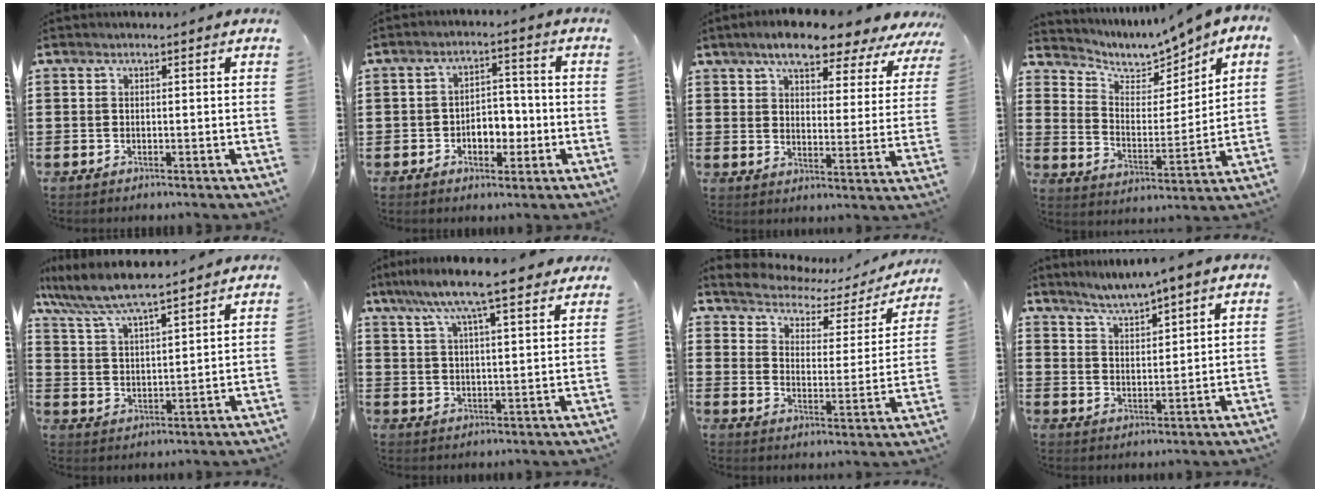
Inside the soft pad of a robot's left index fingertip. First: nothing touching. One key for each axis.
{"total": 4.7, "fx": -1.5, "fy": 3.1, "fz": 3.1, "tx": -0.054, "ty": 0.005, "tz": -0.033}
{"total": 7.2, "fx": 6.2, "fy": 1.5, "fz": 3.3, "tx": -0.075, "ty": -0.028, "tz": 0.104}
{"total": 5.7, "fx": 5.0, "fy": 2.5, "fz": 1.2, "tx": -0.049, "ty": -0.030, "tz": 0.082}
{"total": 6.8, "fx": 6.1, "fy": 0.5, "fz": 2.9, "tx": -0.081, "ty": -0.029, "tz": 0.106}
{"total": 9.5, "fx": 7.5, "fy": 1.0, "fz": 5.8, "tx": -0.123, "ty": -0.019, "tz": 0.131}
{"total": 3.1, "fx": 2.8, "fy": 1.2, "fz": 0.6, "tx": -0.035, "ty": -0.025, "tz": 0.039}
{"total": 2.7, "fx": 2.5, "fy": -0.2, "fz": 0.8, "tx": -0.025, "ty": -0.012, "tz": 0.042}